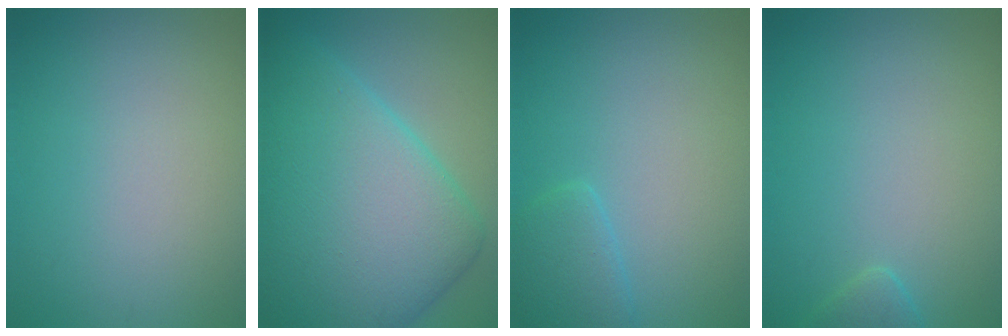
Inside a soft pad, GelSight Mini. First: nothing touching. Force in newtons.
{"total": 13.3, "press": 13.3, "slide": 0.3}
{"total": 2.3, "press": 2.3, "slide": 0.1}
{"total": 1.4, "press": 1.4, "slide": 0.2}